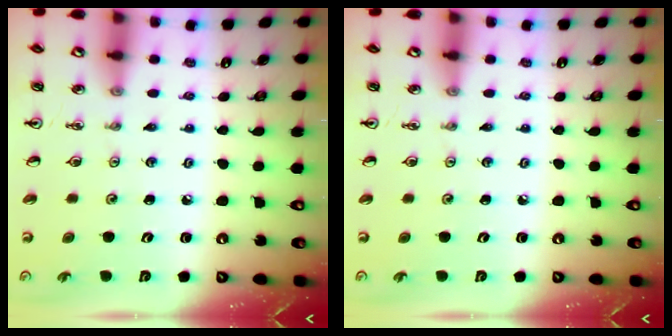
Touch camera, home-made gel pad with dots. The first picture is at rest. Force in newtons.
{"total": 0.0}